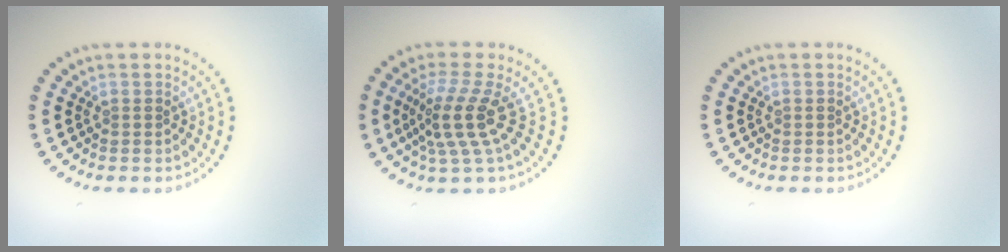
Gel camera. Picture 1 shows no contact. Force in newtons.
{"total": 4.0, "press": 2.8, "slide": 2.8}
{"total": 0.0}